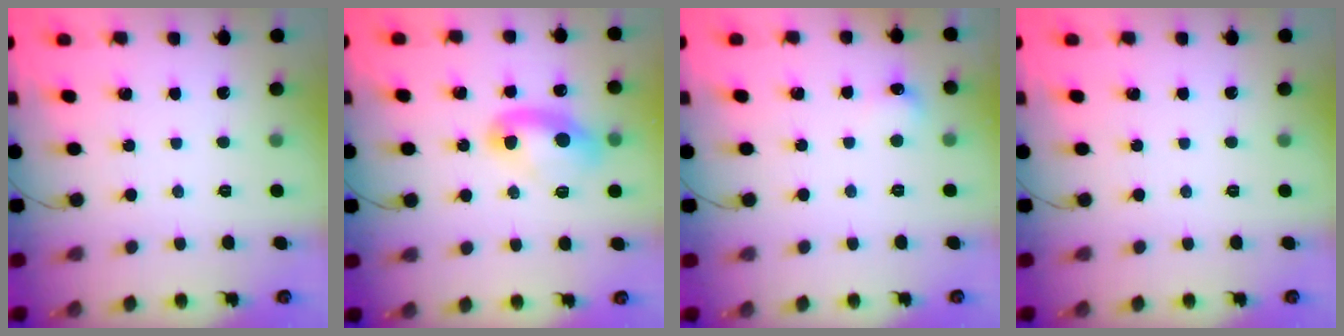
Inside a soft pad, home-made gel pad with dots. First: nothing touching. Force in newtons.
{"total": 9.5, "press": 9.4, "slide": 1.3}
{"total": 5.8, "press": 5.5, "slide": 1.7}
{"total": 0.0}